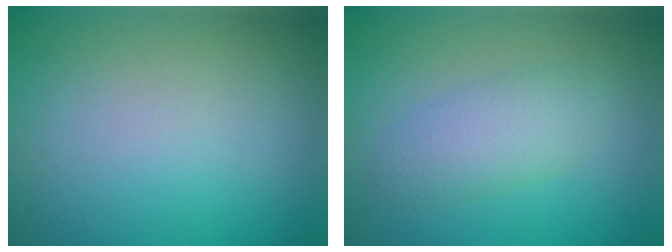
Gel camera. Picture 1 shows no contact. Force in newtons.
{"total": 2.8, "press": 2.8, "slide": 0.1}